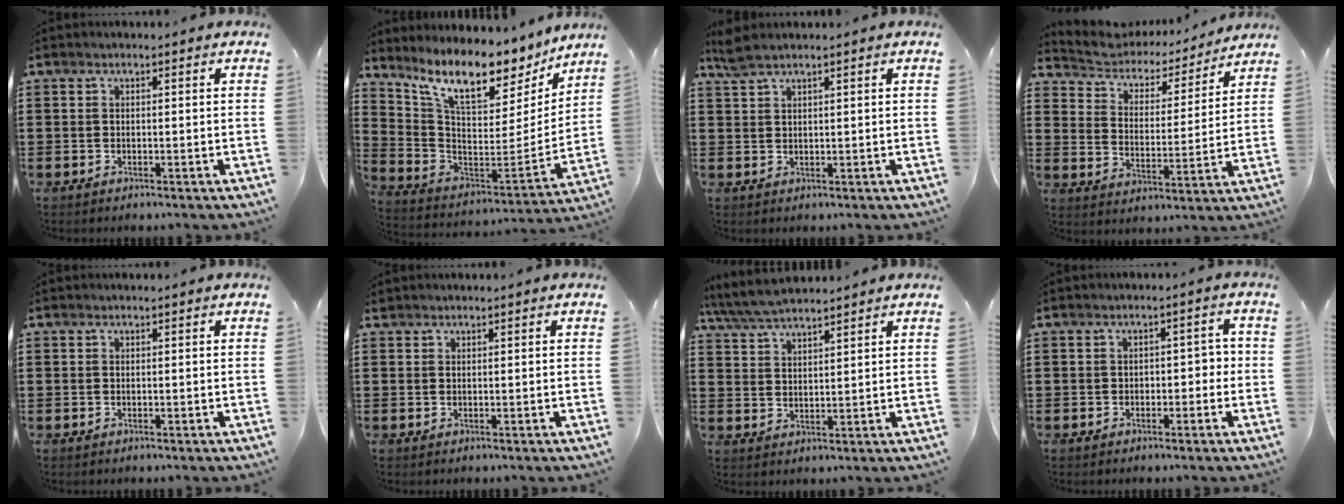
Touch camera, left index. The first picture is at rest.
{"total": 11.0, "force": [9.1, 2.5, 5.7], "torque": [-0.137, -0.069, 0.156]}
{"total": 2.8, "force": [2.1, 0.5, 1.7], "torque": [-0.038, 0.001, 0.040]}
{"total": 4.2, "force": [3.9, 1.6, 0.5], "torque": [-0.038, -0.028, 0.061]}
{"total": 0.0}
{"total": 0.6, "force": [0.5, 0.3, 0.1], "torque": [-0.004, 0.001, 0.010]}
{"total": 4.9, "force": [4.5, 0.8, 1.7], "torque": [-0.048, -0.011, 0.083]}
{"total": 2.1, "force": [-0.6, 1.4, 1.5], "torque": [-0.033, 0.005, -0.017]}